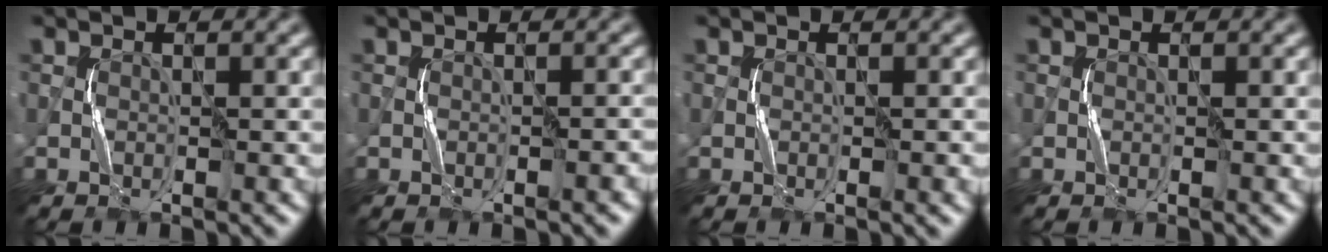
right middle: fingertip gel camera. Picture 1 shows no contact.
{"total": 0.5, "force": [-0.4, 0.0, 0.4], "torque": [-0.006, 0.005, -0.005]}
{"total": 0.7, "force": [-0.2, 0.1, 0.6], "torque": [-0.007, 0.000, -0.002]}
{"total": 0.0}